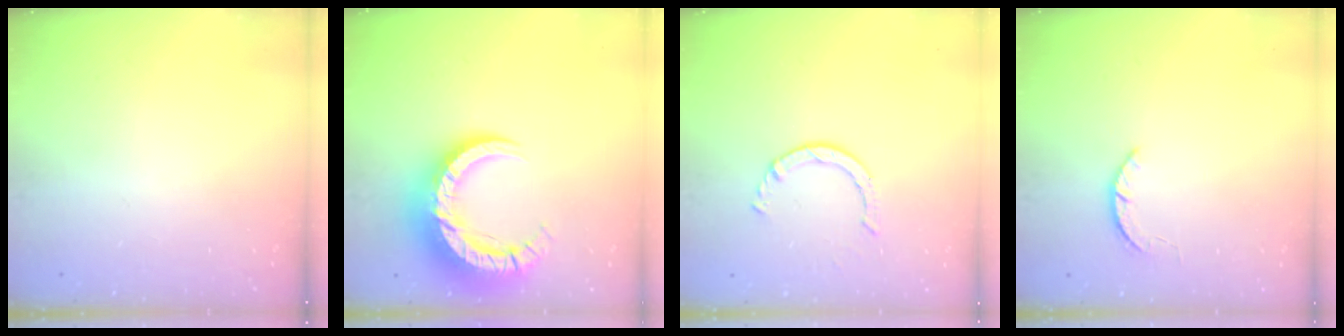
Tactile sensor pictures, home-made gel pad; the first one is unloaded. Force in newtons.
{"total": 15.2, "press": 15.1, "slide": 1.6}
{"total": 2.2, "press": 2.2, "slide": 0.4}
{"total": 1.6, "press": 1.6, "slide": 0.3}